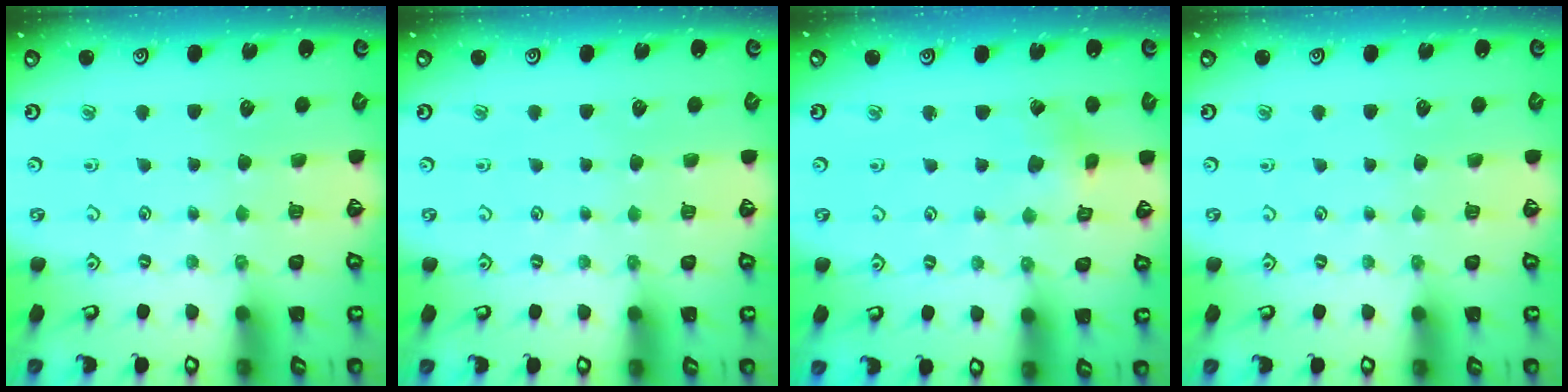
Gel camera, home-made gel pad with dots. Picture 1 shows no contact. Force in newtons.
{"total": 0.0}
{"total": 1.5, "press": 1.5, "slide": 0.0}
{"total": 0.0}